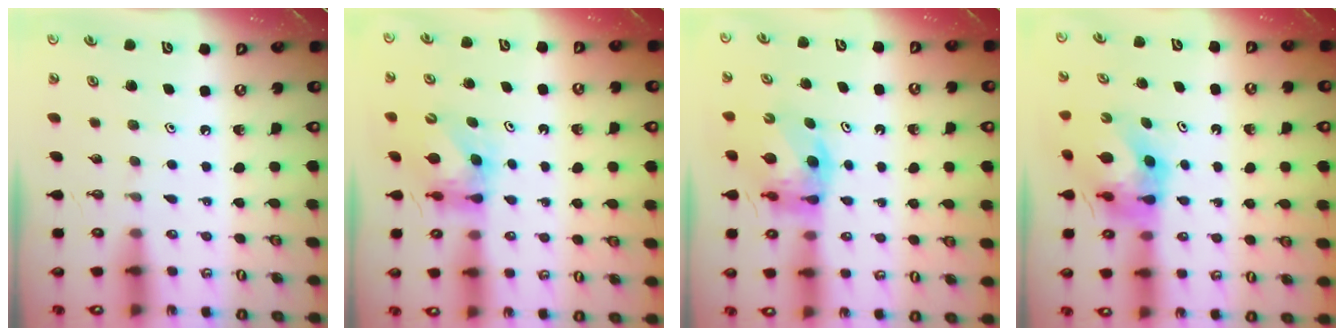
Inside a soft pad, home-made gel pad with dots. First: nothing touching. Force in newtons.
{"total": 5.9, "press": 5.9, "slide": 0.7}
{"total": 6.4, "press": 6.4, "slide": 0.6}
{"total": 6.8, "press": 6.8, "slide": 0.5}